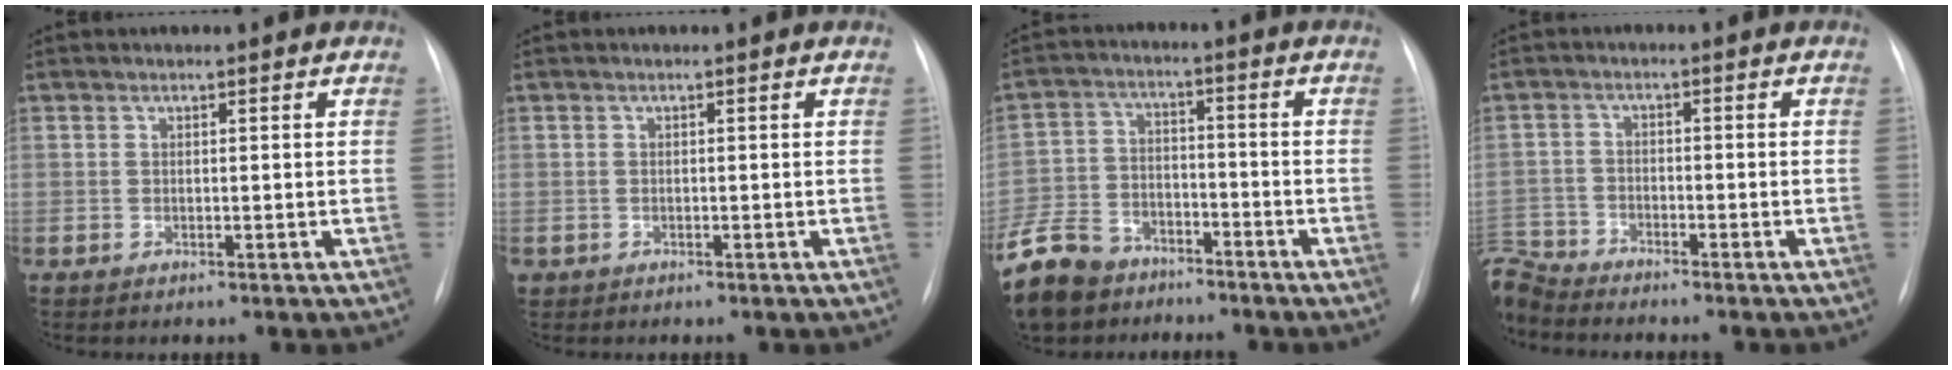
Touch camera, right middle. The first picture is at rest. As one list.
[{"total": 0.6, "force": [-0.2, 0.5, 0.0], "torque": [-0.003, 0.004, 0.001]}, {"total": 15.0, "force": [-11.0, 8.6, 5.6], "torque": [-0.151, 0.000, -0.196]}, {"total": 6.8, "force": [-6.8, 0.8, 0.4], "torque": [-0.012, -0.002, -0.133]}]